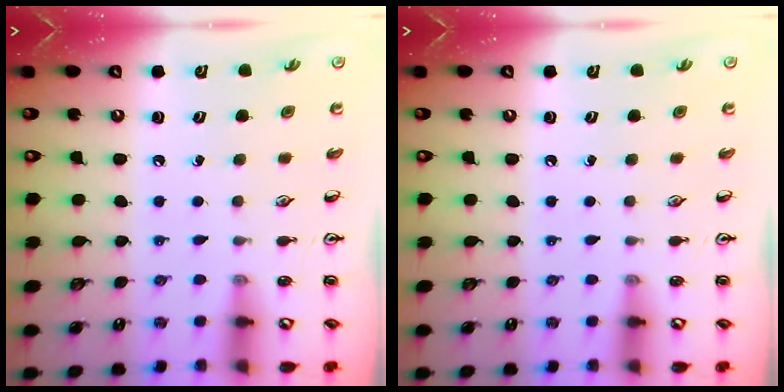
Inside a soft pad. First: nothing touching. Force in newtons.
{"total": 0.0}